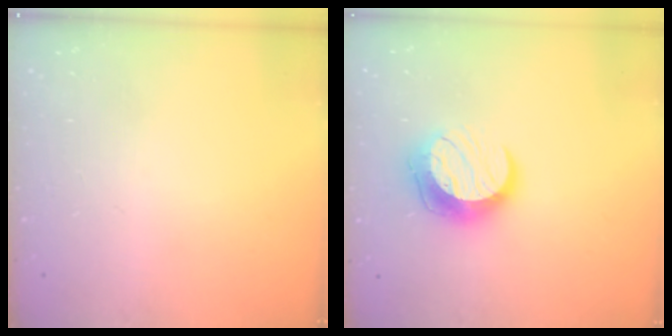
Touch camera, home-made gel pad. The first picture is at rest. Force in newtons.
{"total": 13.2, "press": 13.2, "slide": 0.8}